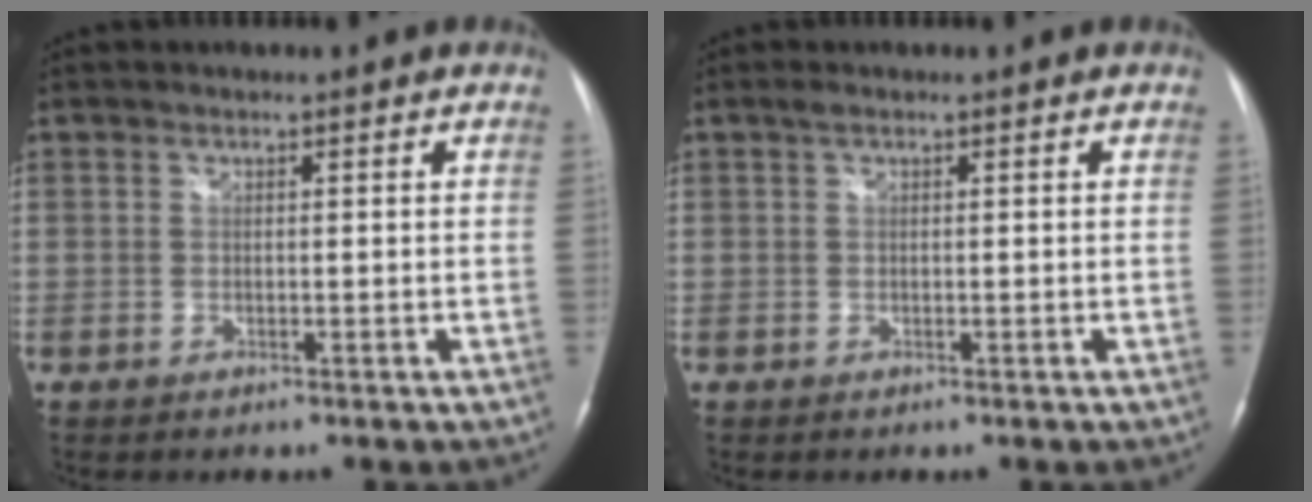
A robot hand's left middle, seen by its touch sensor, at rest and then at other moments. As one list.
[{"total": 0.6, "force": [0.4, 0.2, 0.4], "torque": [-0.010, 0.010, 0.007]}]